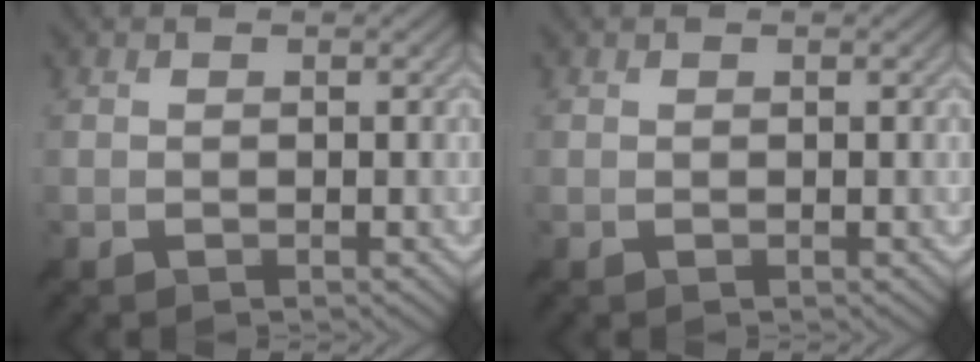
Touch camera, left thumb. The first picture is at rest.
{"total": 0.0}